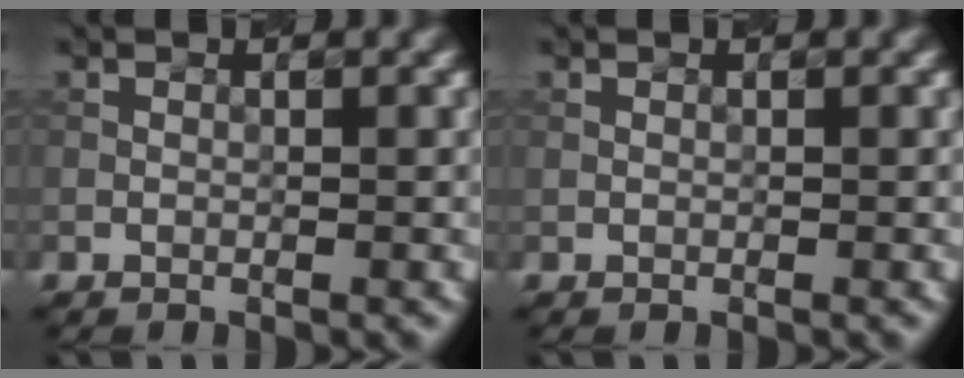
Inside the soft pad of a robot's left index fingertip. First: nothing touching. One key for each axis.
{"total": 0.0}